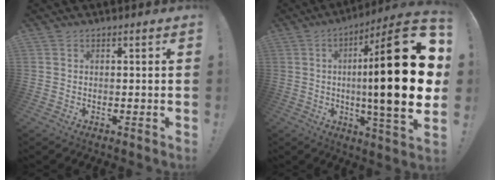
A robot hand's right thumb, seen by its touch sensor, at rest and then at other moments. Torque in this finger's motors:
{"motor_torque": [1.61, 3.40, 2.08, -0.69, 0.34]}